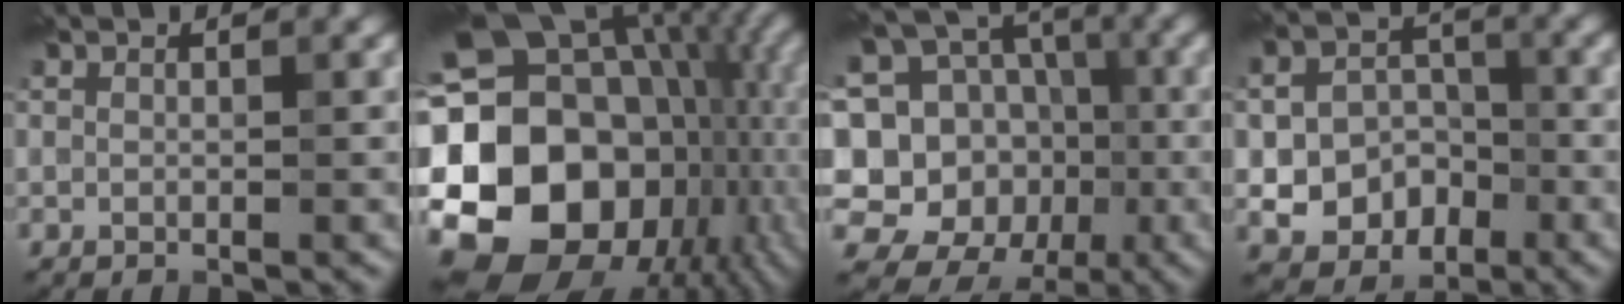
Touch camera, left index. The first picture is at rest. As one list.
[{"total": 22.0, "force": [-2.3, 17.8, 12.6], "torque": [-0.230, -0.010, -0.050]}, {"total": 15.6, "force": [-0.7, 13.6, 7.5], "torque": [-0.173, 0.028, 0.002]}, {"total": 7.3, "force": [-2.6, 6.1, 2.9], "torque": [-0.032, -0.004, -0.057]}]